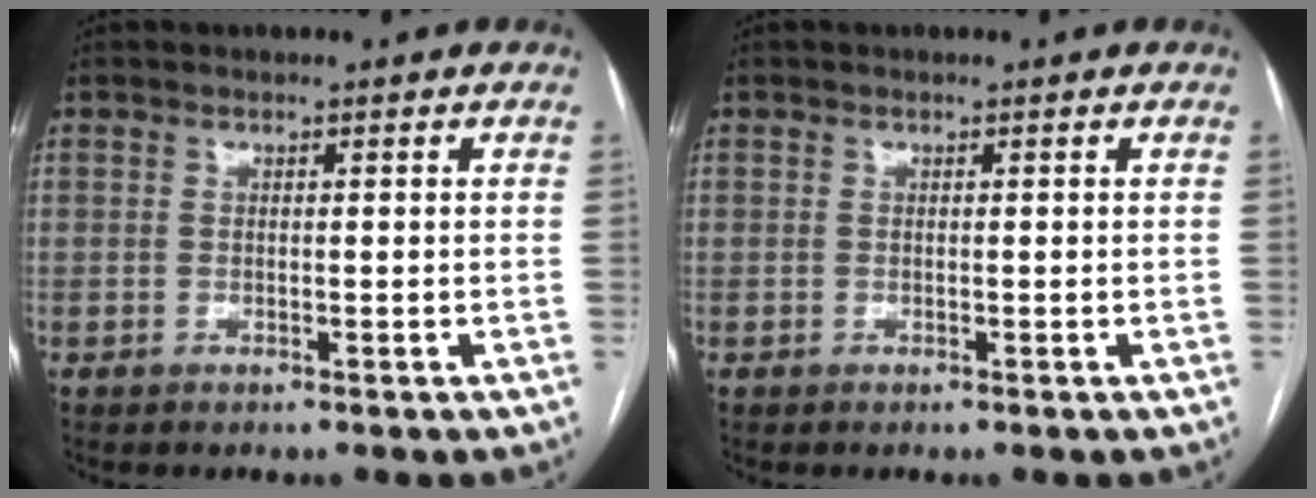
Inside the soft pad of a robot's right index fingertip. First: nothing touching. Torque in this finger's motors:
{"motor_torque": [0.00, 0.00, 0.00, 0.00]}